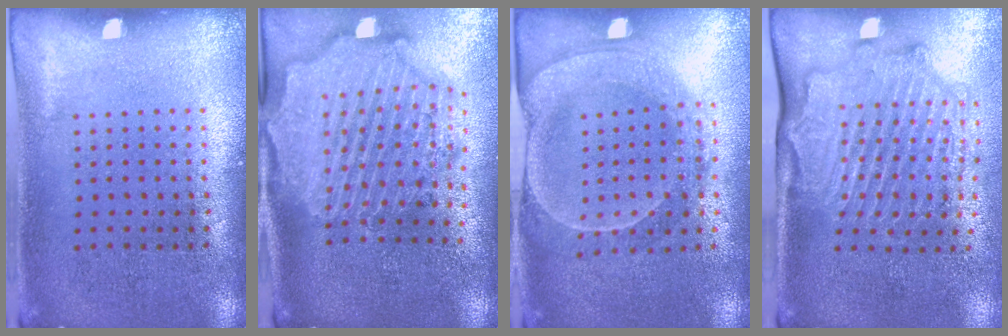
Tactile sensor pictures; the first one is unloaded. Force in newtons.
{"total": 3.4, "press": 2.9, "slide": 1.7}
{"total": 2.1, "press": 2.0, "slide": 0.7}
{"total": 2.2, "press": 2.1, "slide": 0.1}